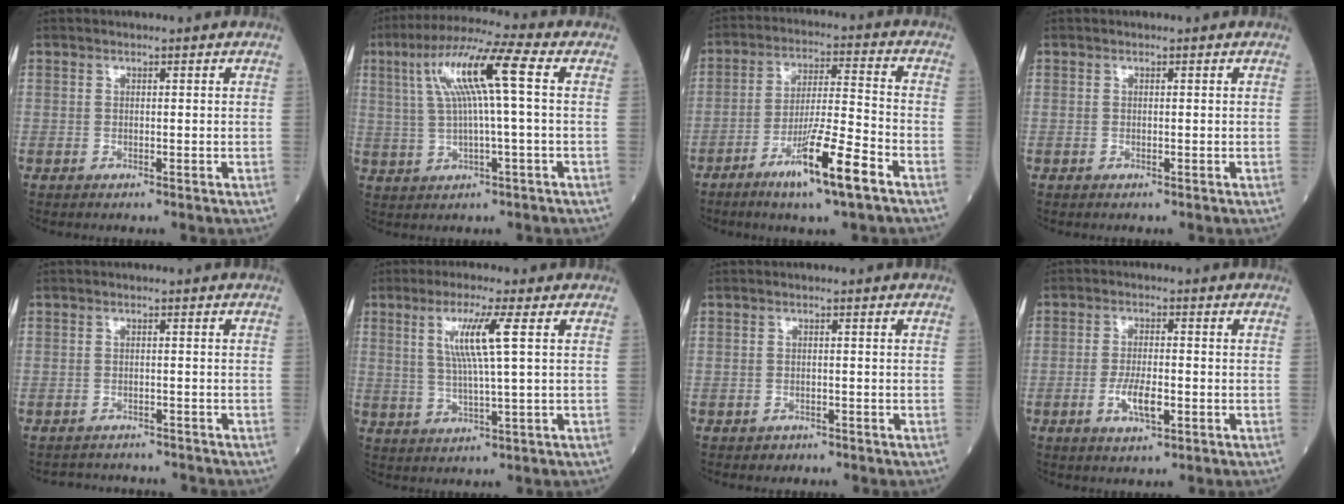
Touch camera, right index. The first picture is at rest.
{"total": 11.3, "force": [2.5, 0.1, 11.0], "torque": [-0.208, 0.029, 0.045]}
{"total": 11.3, "force": [-6.3, 0.0, 9.3], "torque": [-0.164, -0.014, -0.113]}
{"total": 0.0}
{"total": 5.7, "force": [-5.6, 1.2, 0.4], "torque": [-0.001, 0.005, -0.070]}
{"total": 7.1, "force": [2.2, -0.7, 6.7], "torque": [-0.134, -0.002, 0.045]}
{"total": 1.2, "force": [-0.8, 0.8, 0.0], "torque": [-0.002, 0.003, -0.012]}
{"total": 5.0, "force": [-1.7, 1.3, 4.5], "torque": [-0.089, -0.003, -0.029]}